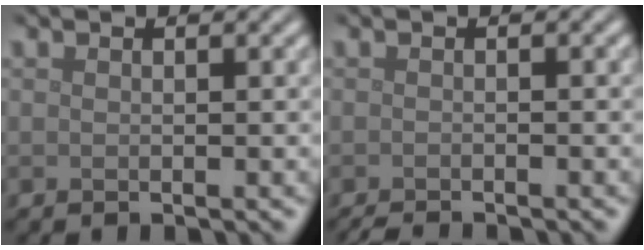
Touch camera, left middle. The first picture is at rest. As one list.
[{"total": 1.8, "force": [-1.6, 0.2, 0.6], "torque": [-0.007, -0.003, -0.029]}]